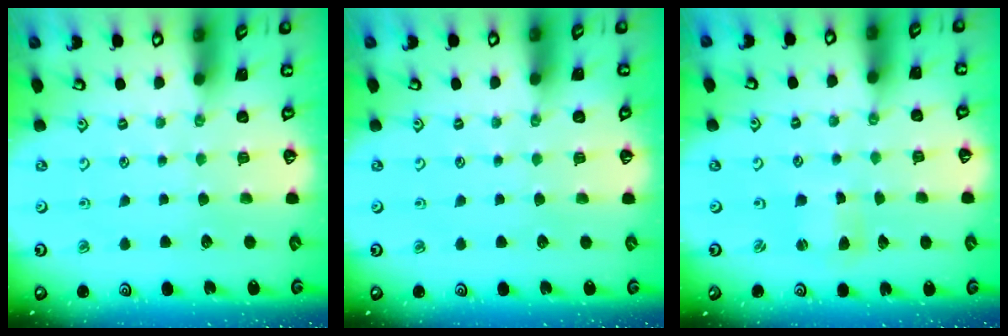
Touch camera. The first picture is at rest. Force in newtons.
{"total": 0.0}
{"total": 1.9, "press": 1.9, "slide": 0.3}